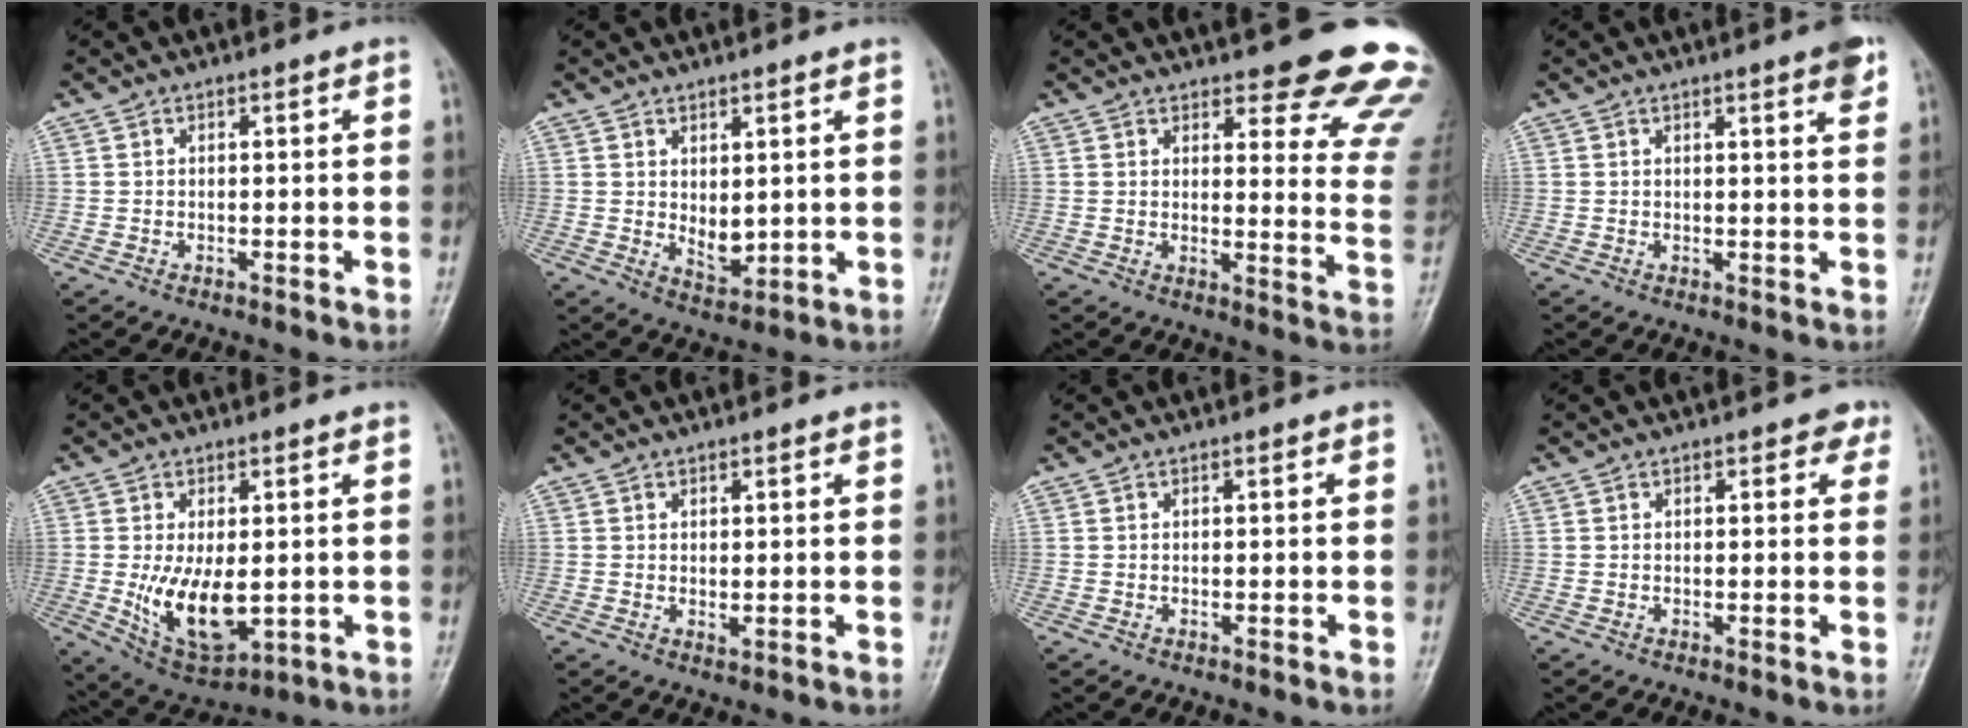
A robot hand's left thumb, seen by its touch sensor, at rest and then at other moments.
{"total": 4.5, "force": [1.0, 2.5, 3.6], "torque": [-0.050, -0.019, 0.027]}
{"total": 18.6, "force": [16.3, 4.5, 7.8], "torque": [-0.045, -0.129, 0.168]}
{"total": 3.3, "force": [2.1, 0.3, 2.6], "torque": [-0.029, -0.010, 0.025]}
{"total": 11.1, "force": [-0.9, 5.8, 9.5], "torque": [-0.148, -0.024, 0.006]}
{"total": 1.1, "force": [0.5, 0.4, 0.9], "torque": [-0.017, -0.007, 0.009]}
{"total": 0.0}
{"total": 1.9, "force": [1.2, 1.2, 0.8], "torque": [0.013, -0.002, 0.007]}